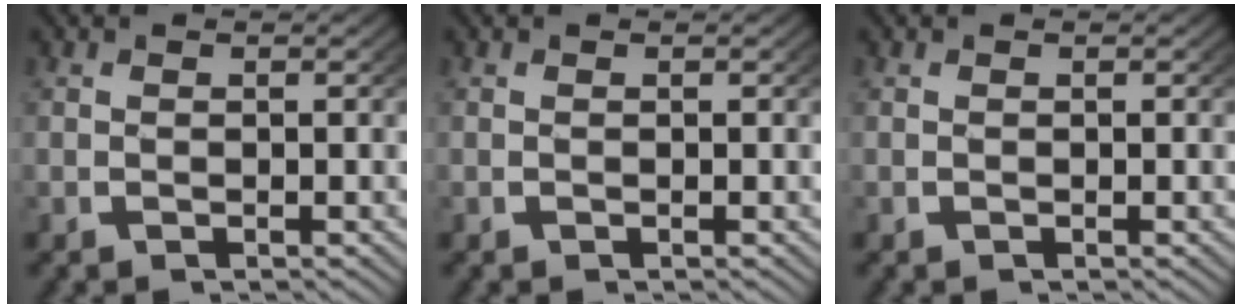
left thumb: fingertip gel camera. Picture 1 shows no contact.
{"total": 0.0}
{"total": 0.0}